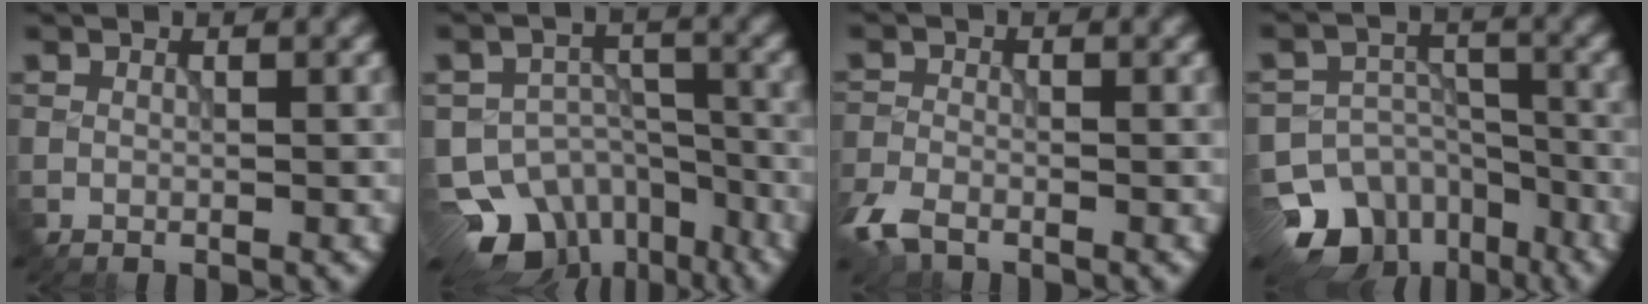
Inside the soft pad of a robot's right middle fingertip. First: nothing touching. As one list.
[{"total": 10.7, "force": [-7.5, 6.9, 3.3], "torque": [-0.042, -0.008, -0.104]}, {"total": 3.6, "force": [-2.6, 1.6, 1.9], "torque": [-0.044, -0.011, -0.062]}, {"total": 11.3, "force": [-7.1, 8.3, 2.9], "torque": [-0.057, -0.012, -0.115]}]